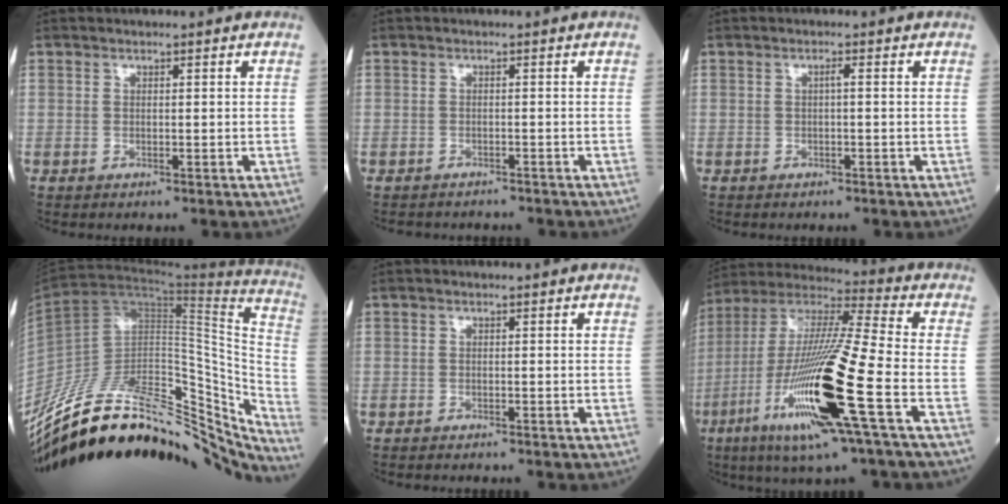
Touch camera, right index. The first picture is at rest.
{"total": 5.3, "force": [-4.6, 2.4, 0.9], "torque": [-0.017, 0.002, -0.062]}
{"total": 1.3, "force": [-0.1, 0.5, 1.2], "torque": [-0.030, 0.001, -0.003]}
{"total": 36.4, "force": [-29.0, 10.9, 19.1], "torque": [-0.280, -0.015, -0.430]}
{"total": 2.2, "force": [-1.8, 0.9, 0.9], "torque": [-0.024, -0.006, -0.023]}
{"total": 24.9, "force": [-8.5, 1.7, 23.3], "torque": [-0.498, -0.045, -0.162]}